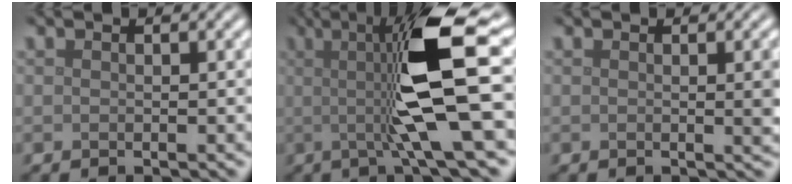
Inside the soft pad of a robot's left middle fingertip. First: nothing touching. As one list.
[{"total": 10.4, "force": [1.0, 2.0, 10.1], "torque": [-0.147, -0.002, 0.013]}, {"total": 1.5, "force": [0.1, 0.3, 1.5], "torque": [-0.017, 0.000, -0.001]}]